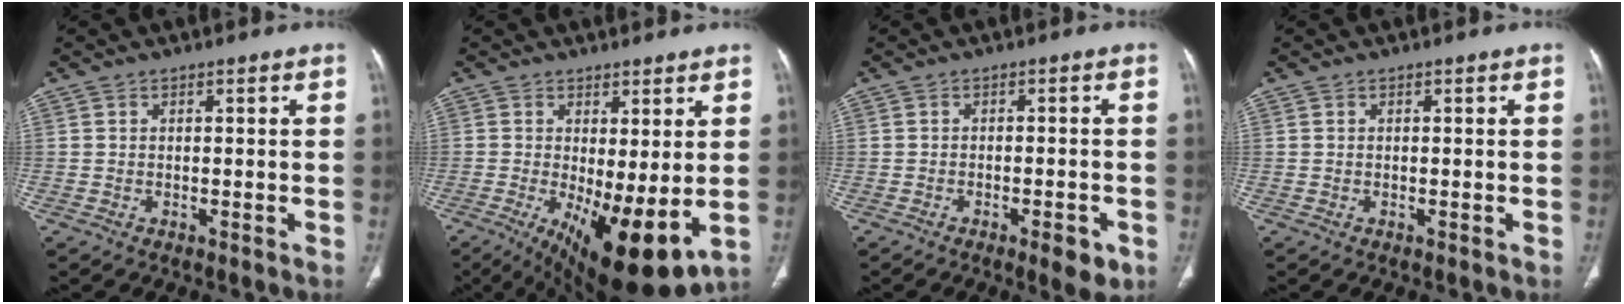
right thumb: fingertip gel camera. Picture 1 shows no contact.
{"total": 13.8, "force": [-2.0, 4.7, 12.8], "torque": [-0.204, -0.028, -0.012]}
{"total": 5.0, "force": [-2.5, 1.6, 4.0], "torque": [-0.048, 0.003, -0.030]}
{"total": 0.0}